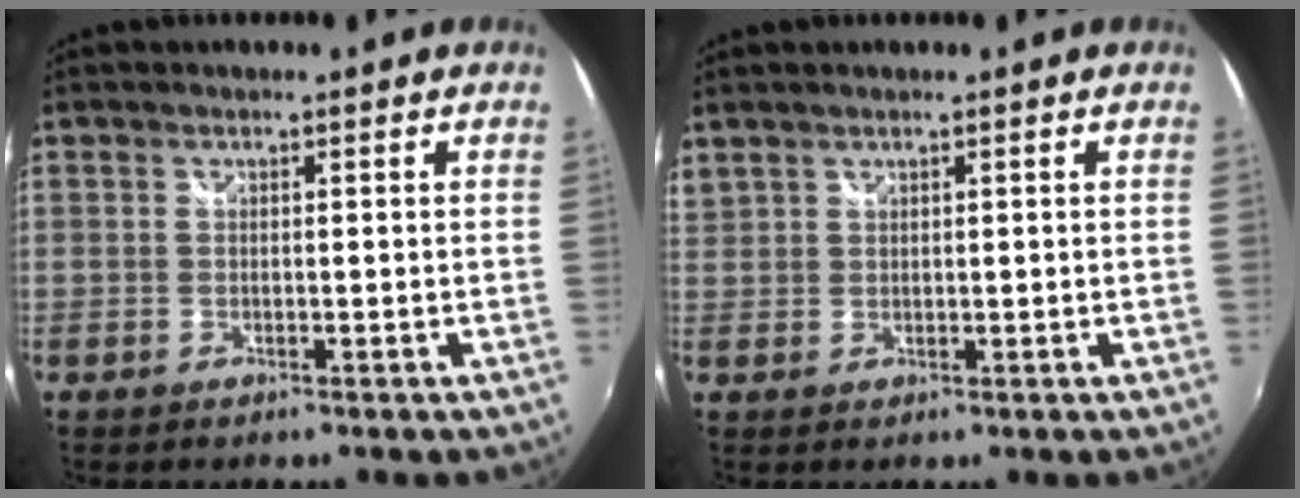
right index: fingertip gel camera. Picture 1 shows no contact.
{"total": 3.4, "force": [2.6, 2.0, 1.1], "torque": [-0.014, 0.008, 0.056]}